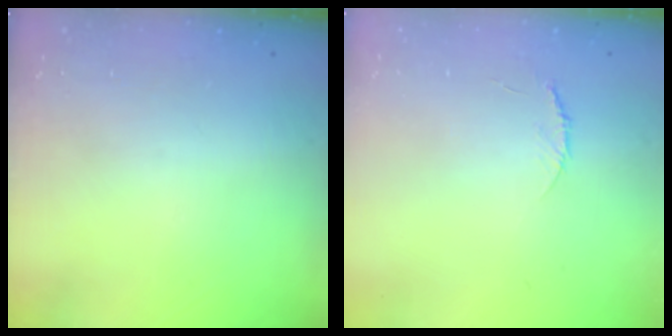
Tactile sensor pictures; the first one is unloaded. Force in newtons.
{"total": 3.7, "press": 3.6, "slide": 0.4}